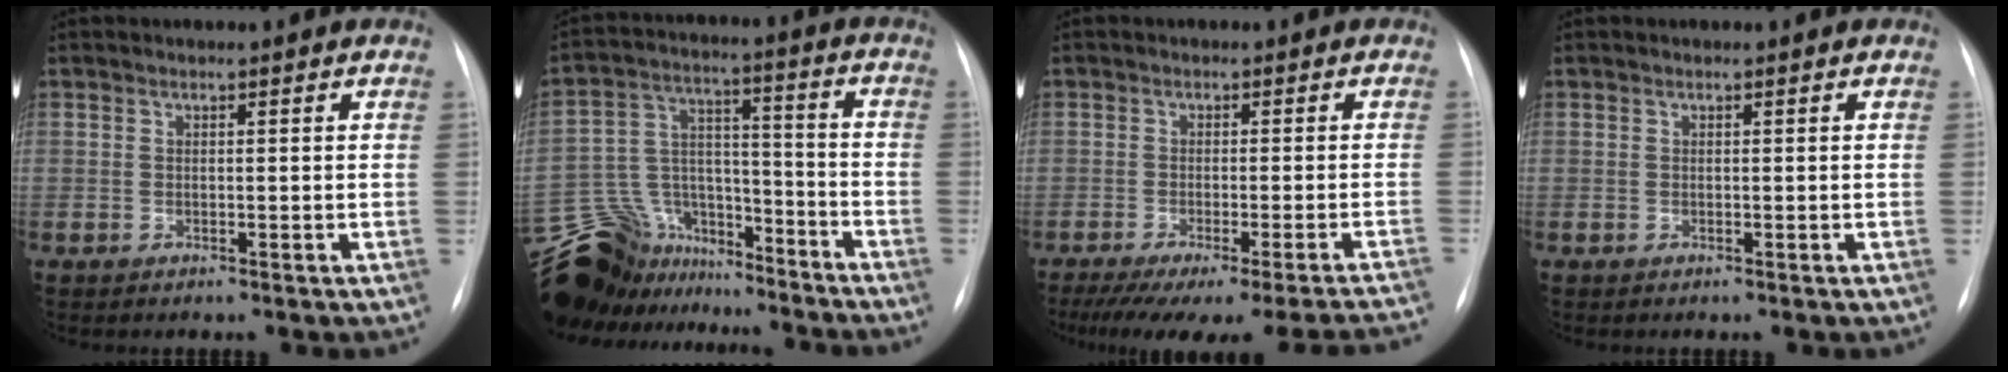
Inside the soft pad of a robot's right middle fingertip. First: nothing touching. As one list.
[{"total": 21.2, "force": [-18.2, 9.4, 5.3], "torque": [-0.138, 0.051, -0.287]}, {"total": 21.5, "force": [-19.8, -0.3, 8.3], "torque": [-0.073, -0.040, -0.253]}, {"total": 0.0}]